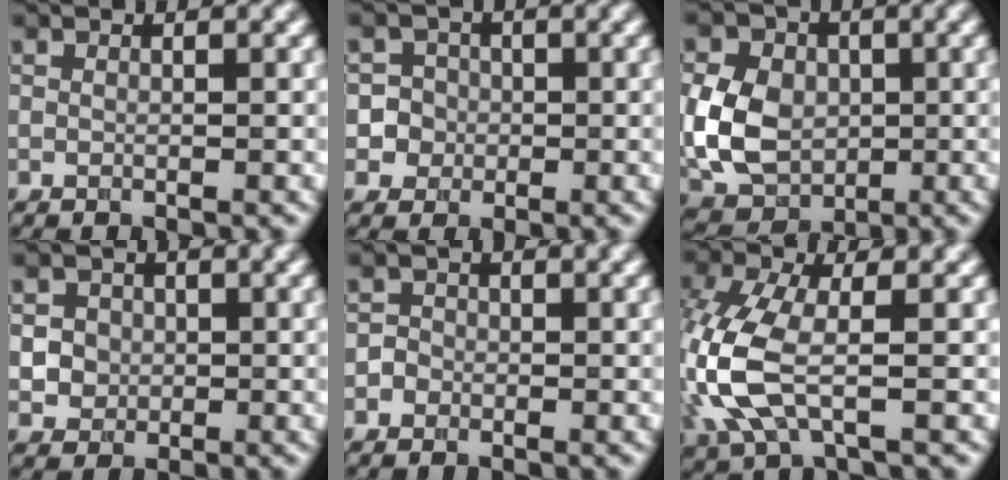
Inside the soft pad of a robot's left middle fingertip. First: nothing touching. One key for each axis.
{"total": 3.2, "fx": -0.6, "fy": 3.1, "fz": 0.3, "tx": 0.024, "ty": 0.017, "tz": -0.011}
{"total": 7.4, "fx": -0.5, "fy": 5.7, "fz": 4.7, "tx": -0.104, "ty": 0.006, "tz": -0.013}
{"total": 3.2, "fx": 0.4, "fy": 3.0, "fz": 1.0, "tx": -0.014, "ty": 0.011, "tz": 0.013}
{"total": 1.1, "fx": -0.6, "fy": 0.9, "fz": -0.1, "tx": 0.012, "ty": 0.001, "tz": -0.010}
{"total": 6.2, "fx": -1.5, "fy": 2.6, "fz": 5.4, "tx": -0.145, "ty": 0.002, "tz": -0.028}